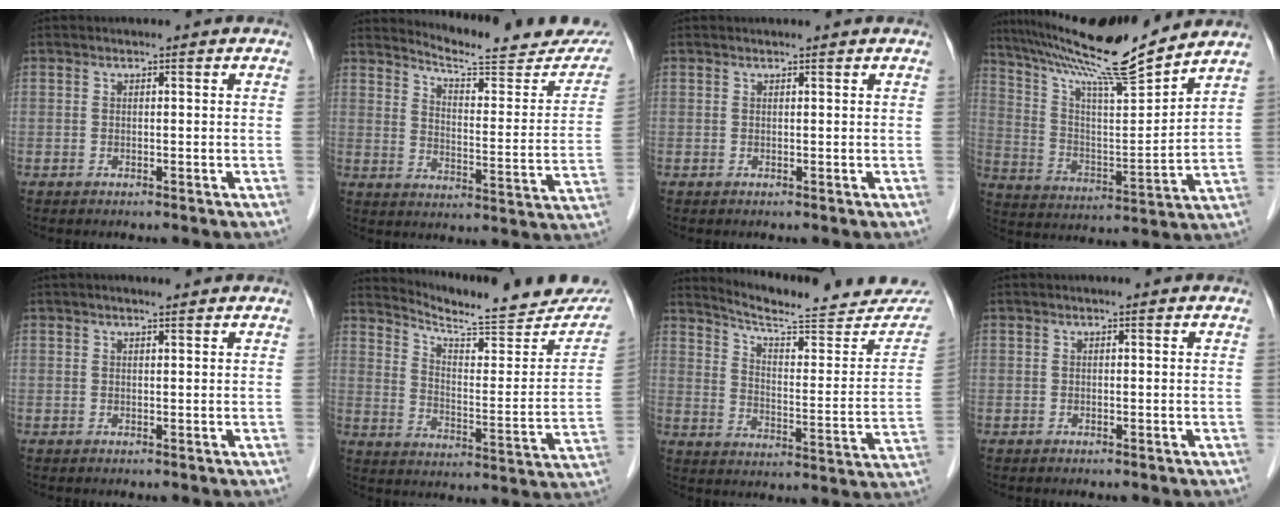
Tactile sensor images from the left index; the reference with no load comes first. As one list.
[{"total": 17.3, "force": [16.5, 1.8, 4.8], "torque": [-0.062, -0.074, 0.202]}, {"total": 1.1, "force": [1.1, 0.0, 0.2], "torque": [-0.008, 0.009, 0.016]}, {"total": 17.5, "force": [15.5, -0.5, 8.1], "torque": [-0.143, -0.003, 0.264]}, {"total": 1.7, "force": [1.4, 0.2, 1.0], "torque": [-0.019, 0.014, 0.021]}, {"total": 19.8, "force": [18.7, 2.0, 6.3], "torque": [-0.092, -0.065, 0.249]}, {"total": 21.1, "force": [20.0, 2.2, 6.5], "torque": [-0.090, -0.067, 0.259]}, {"total": 0.0}]